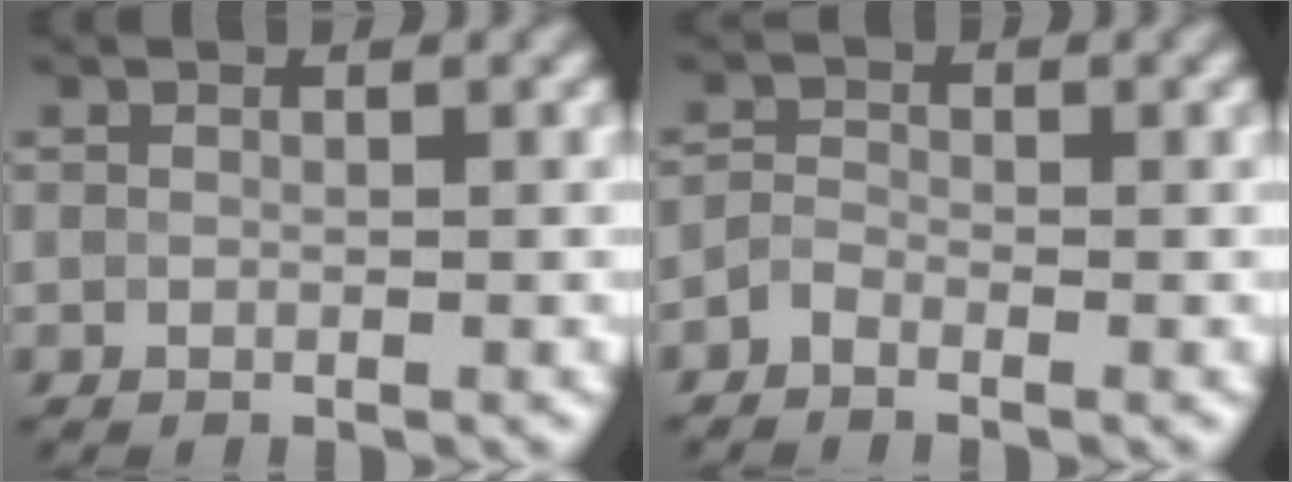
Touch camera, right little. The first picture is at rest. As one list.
[{"total": 1.2, "force": [-0.9, 0.6, 0.6], "torque": [-0.013, 0.003, -0.024]}]